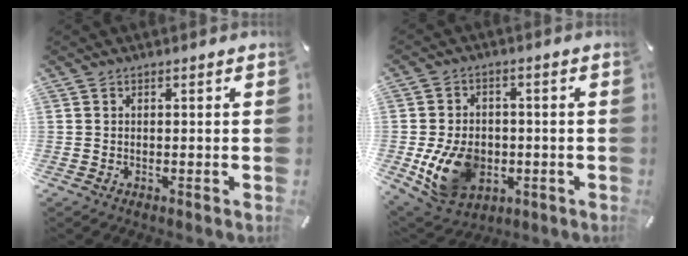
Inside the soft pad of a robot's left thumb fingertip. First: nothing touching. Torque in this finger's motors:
{"motor_torque": [1.47, 2.67, 0.68, -0.35, 0.49]}